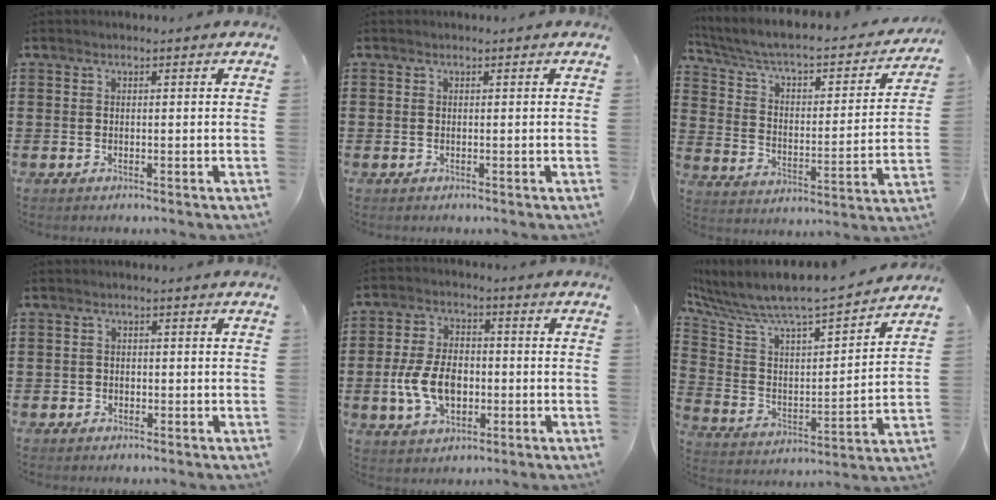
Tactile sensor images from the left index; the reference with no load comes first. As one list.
[{"total": 0.0}, {"total": 4.9, "force": [3.7, 1.5, 2.8], "torque": [-0.073, -0.034, 0.054]}, {"total": 1.2, "force": [-0.5, 1.0, 0.1], "torque": [-0.007, 0.003, -0.014]}, {"total": 8.8, "force": [-1.7, 5.4, 6.7], "torque": [-0.145, 0.003, -0.038]}, {"total": 6.8, "force": [6.3, 0.8, 2.4], "torque": [-0.084, -0.066, 0.097]}]